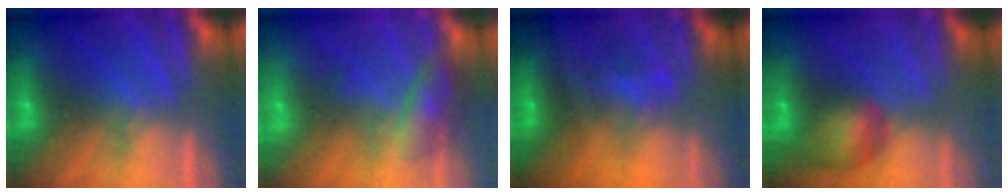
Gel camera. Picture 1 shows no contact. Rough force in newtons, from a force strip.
{"total": 2.7}
{"total": 5.2}
{"total": 5.9}